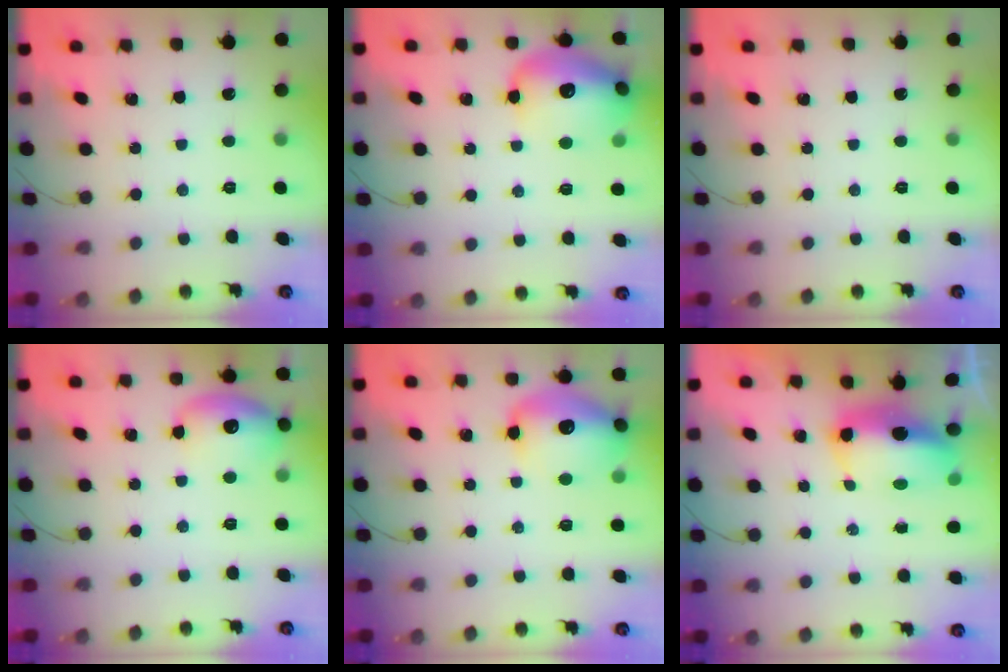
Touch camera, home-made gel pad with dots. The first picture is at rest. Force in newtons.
{"total": 17.8, "press": 17.6, "slide": 2.1}
{"total": 0.0}
{"total": 11.6, "press": 11.4, "slide": 2.0}
{"total": 15.0, "press": 14.9, "slide": 1.6}
{"total": 8.8, "press": 8.7, "slide": 1.6}